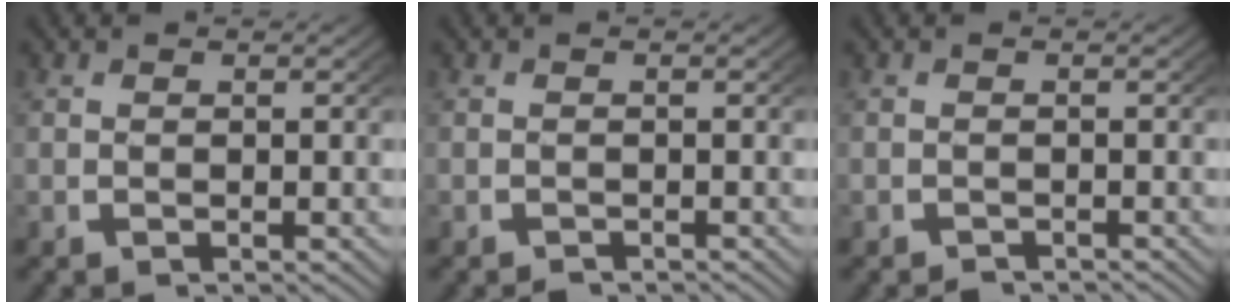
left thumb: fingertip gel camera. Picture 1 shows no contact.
{"total": 1.0, "force": [-0.9, 0.2, 0.1], "torque": [0.002, -0.007, -0.015]}
{"total": 1.3, "force": [-1.2, 0.2, 0.1], "torque": [0.001, -0.009, -0.019]}